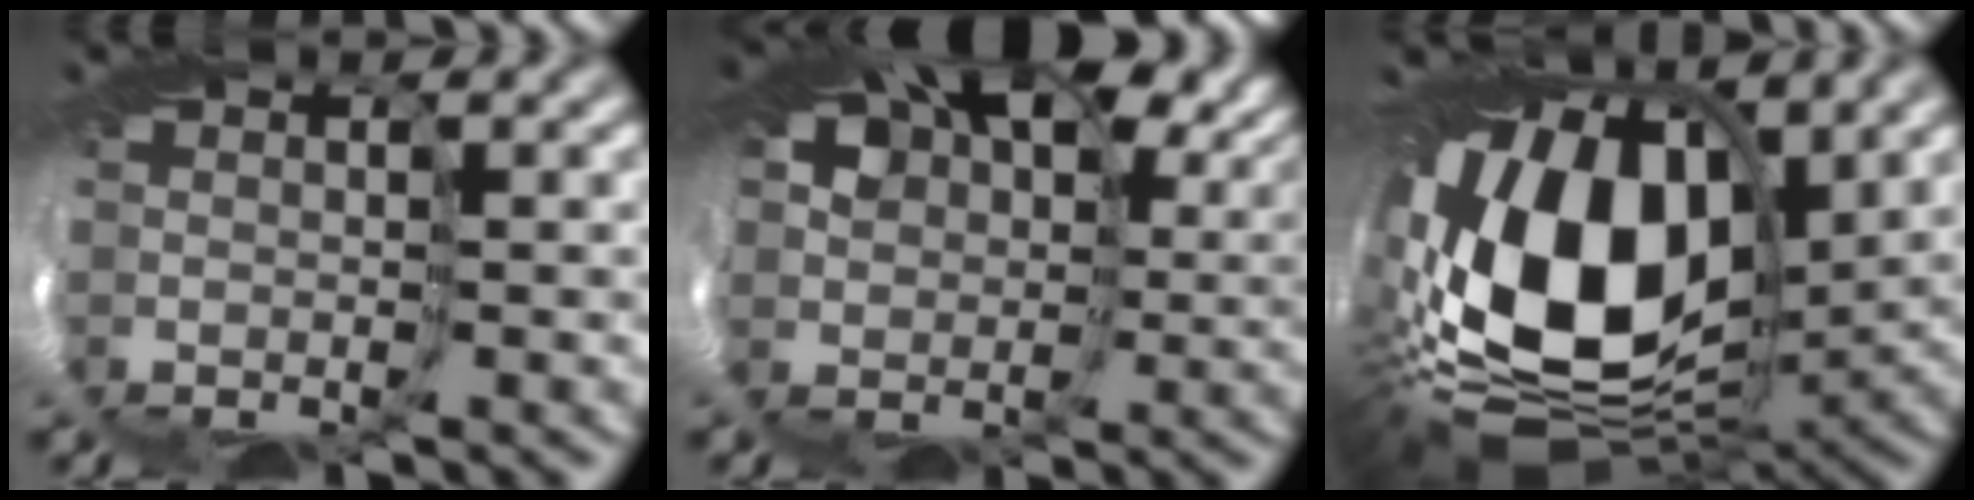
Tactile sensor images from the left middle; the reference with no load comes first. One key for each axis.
{"total": 15.5, "fx": 7.6, "fy": 10.7, "fz": 8.3, "tx": -0.198, "ty": 0.044, "tz": 0.142}
{"total": 15.8, "fx": 1.9, "fy": 10.2, "fz": 12.0, "tx": -0.264, "ty": -0.006, "tz": 0.031}